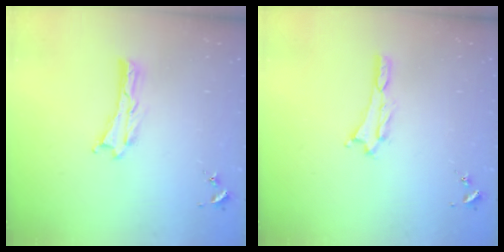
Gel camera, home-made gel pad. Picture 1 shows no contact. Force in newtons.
{"total": 0.7, "press": 0.7, "slide": 0.3}